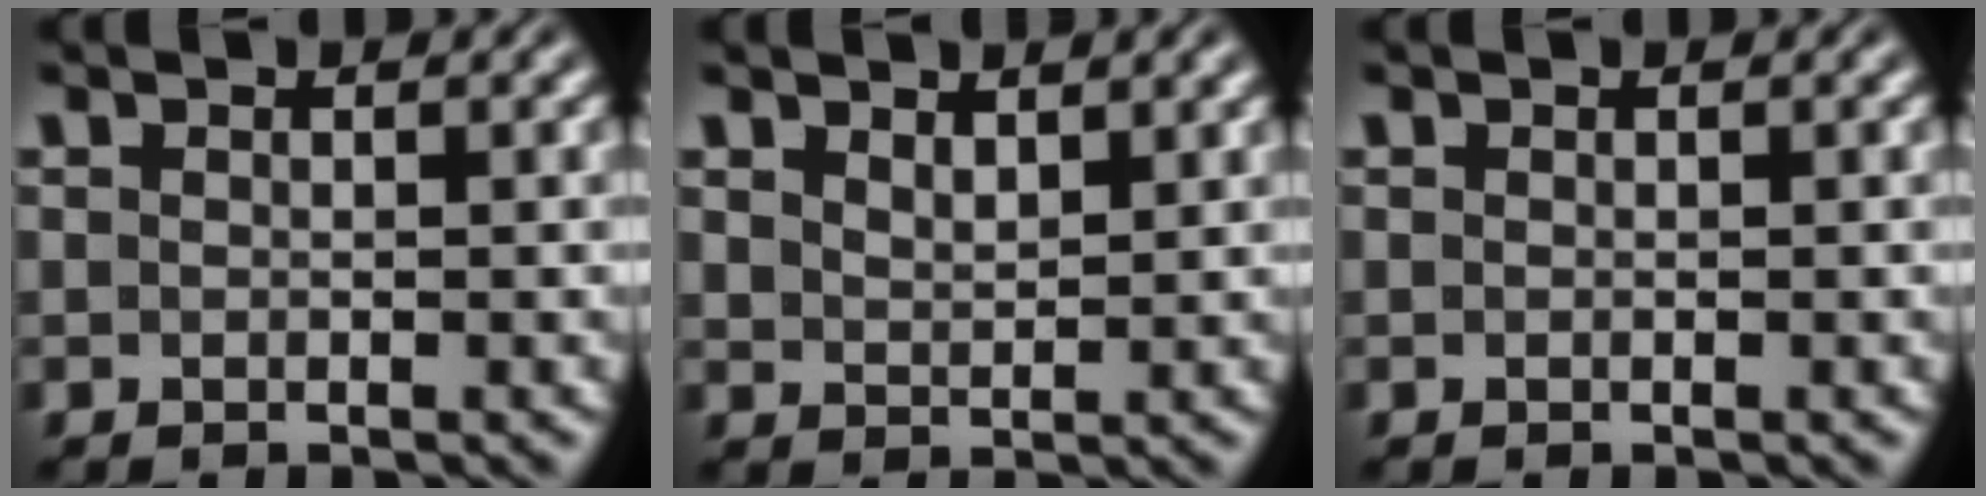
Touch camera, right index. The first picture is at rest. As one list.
[{"total": 1.8, "force": [1.8, -0.5, 0.3], "torque": [0.002, -0.009, 0.043]}, {"total": 0.0}]